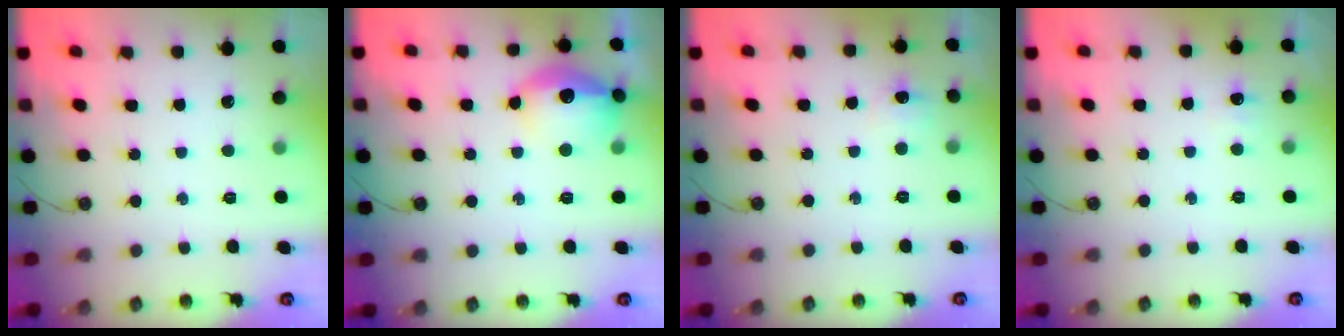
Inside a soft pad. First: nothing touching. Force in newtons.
{"total": 14.9, "press": 14.8, "slide": 1.1}
{"total": 6.1, "press": 6.0, "slide": 0.8}
{"total": 4.5, "press": 4.4, "slide": 1.1}